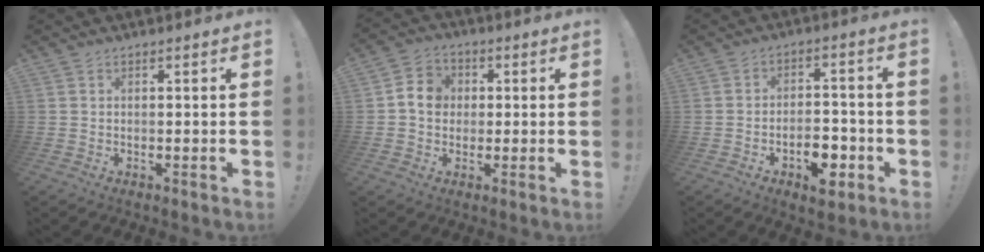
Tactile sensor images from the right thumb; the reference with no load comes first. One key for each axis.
{"total": 7.1, "fx": 0.6, "fy": 6.4, "fz": 3.1, "tx": -0.039, "ty": 0.011, "tz": 0.013}
{"total": 9.5, "fx": -4.4, "fy": 5.6, "fz": 6.3, "tx": -0.081, "ty": 0.030, "tz": -0.070}